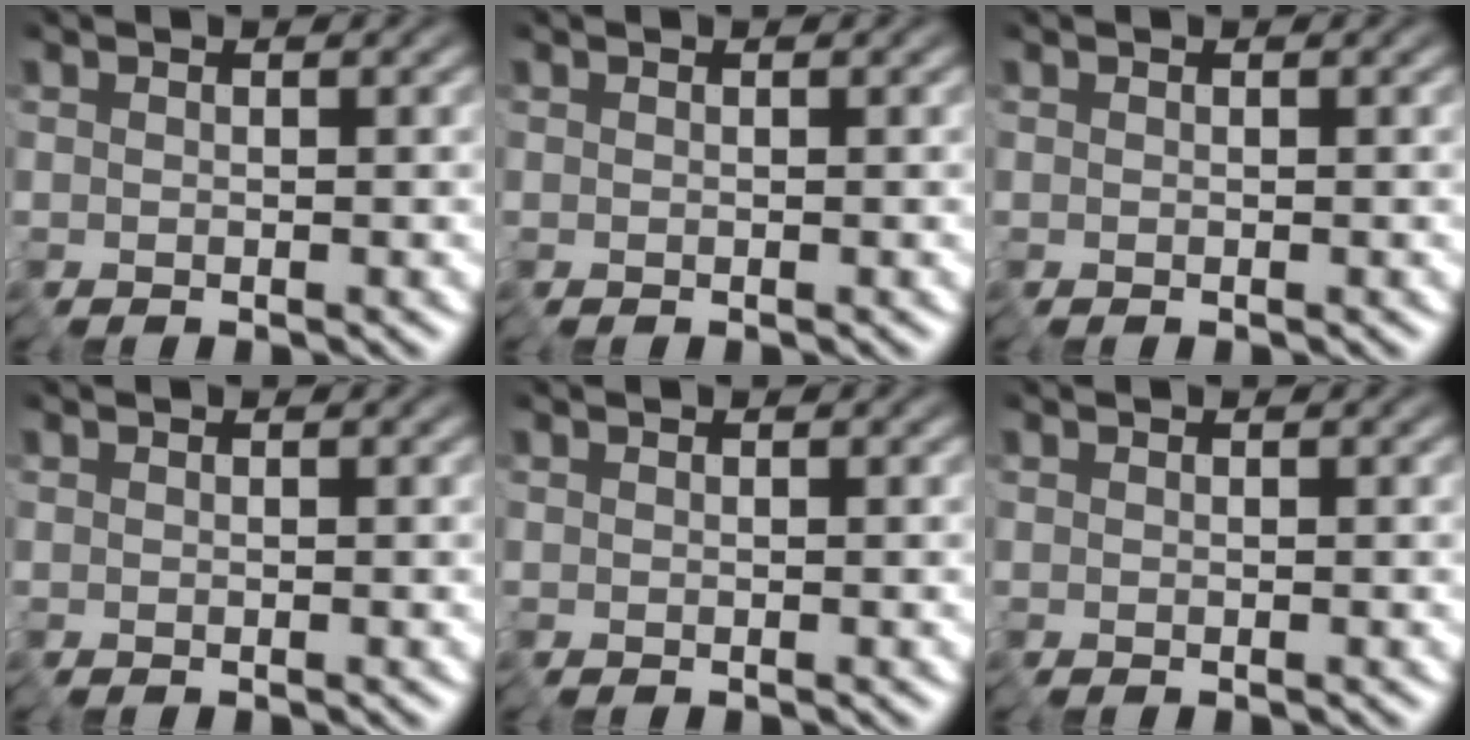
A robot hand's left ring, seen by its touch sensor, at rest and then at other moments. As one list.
[{"total": 0.0}, {"total": 0.0}, {"total": 0.0}, {"total": 0.0}, {"total": 0.0}]